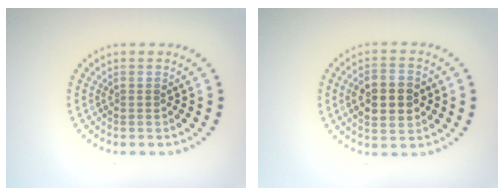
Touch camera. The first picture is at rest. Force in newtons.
{"total": 5.3, "press": 5.3, "slide": 0.2}